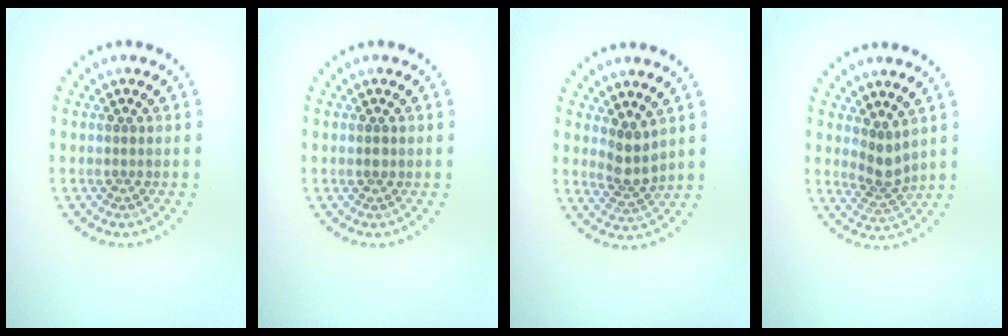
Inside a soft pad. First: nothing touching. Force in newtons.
{"total": 0.6, "press": 0.6, "slide": 0.0}
{"total": 2.5, "press": 2.0, "slide": 1.5}
{"total": 2.4, "press": 1.9, "slide": 1.5}